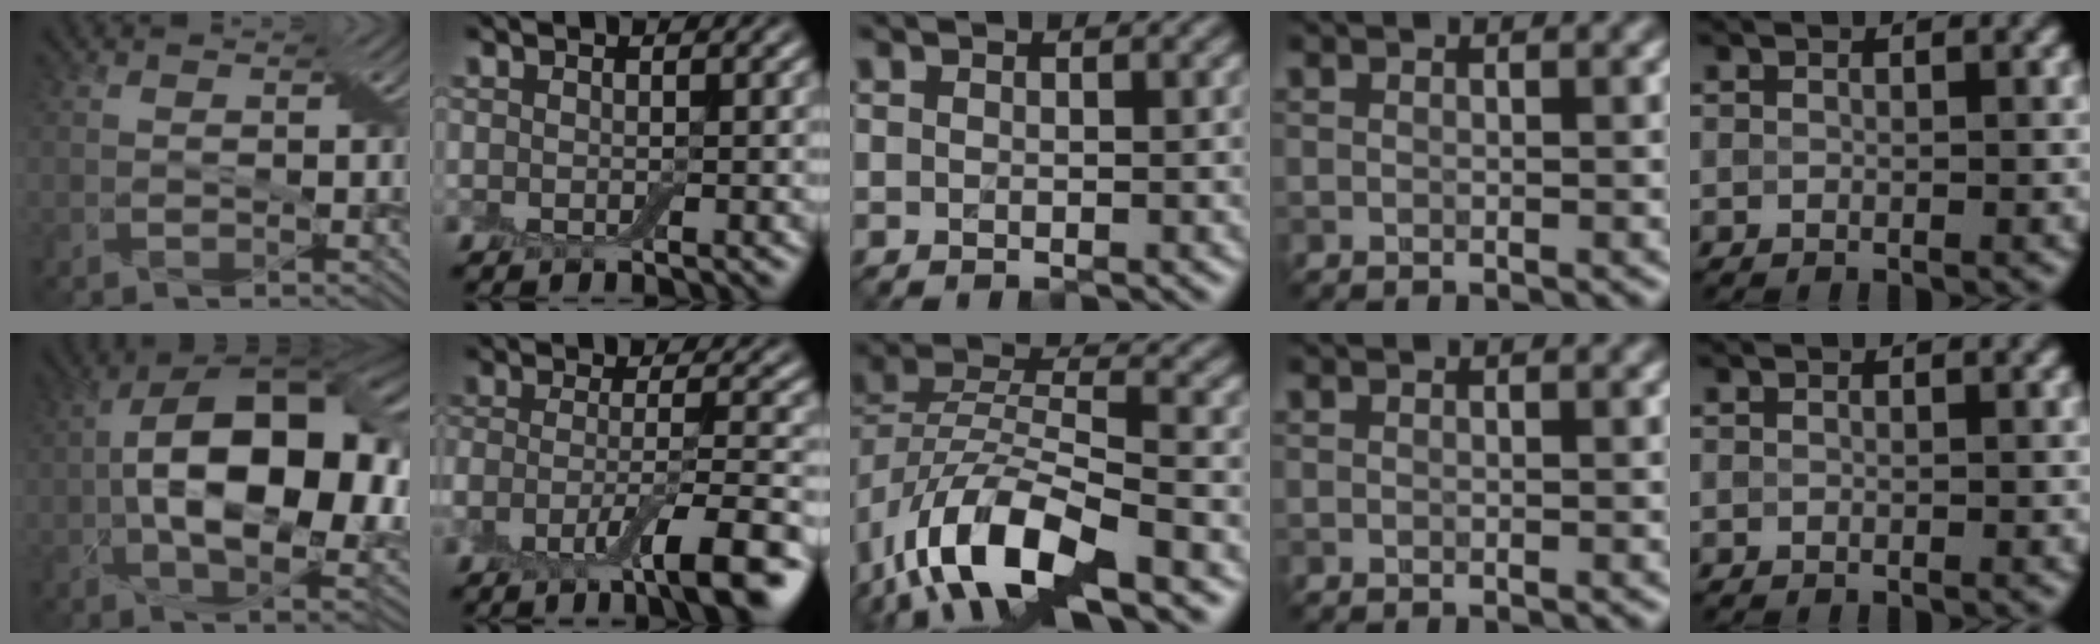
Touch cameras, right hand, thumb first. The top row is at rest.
{"thumb": {"total": 17.4, "force": [0.8, 9.6, 14.6], "torque": [-0.230, 0.006, 0.014]}, "index": {"total": 7.6, "force": [-4.0, 1.5, 6.3], "torque": [-0.097, 0.000, -0.075]}, "middle": {"total": 10.5, "force": [-5.9, 4.5, 7.5], "torque": [-0.155, 0.002, -0.114]}}